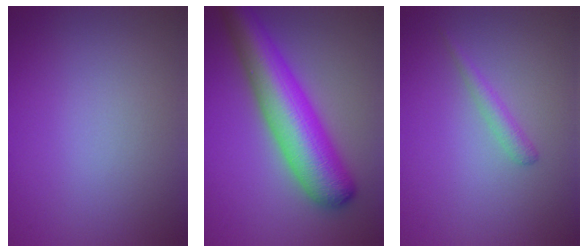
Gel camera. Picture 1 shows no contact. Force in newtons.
{"total": 9.1, "press": 9.1, "slide": 0.4}
{"total": 1.4, "press": 1.4, "slide": 0.0}